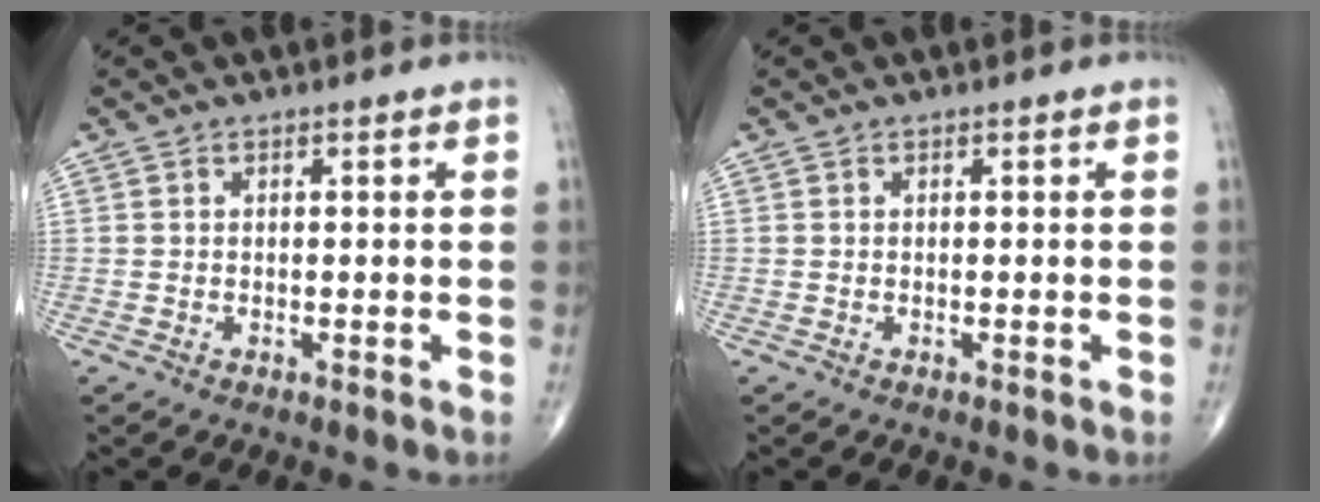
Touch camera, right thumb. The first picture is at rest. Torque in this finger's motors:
{"motor_torque": [-0.08, 0.31, -0.01, 0.01, 0.01]}